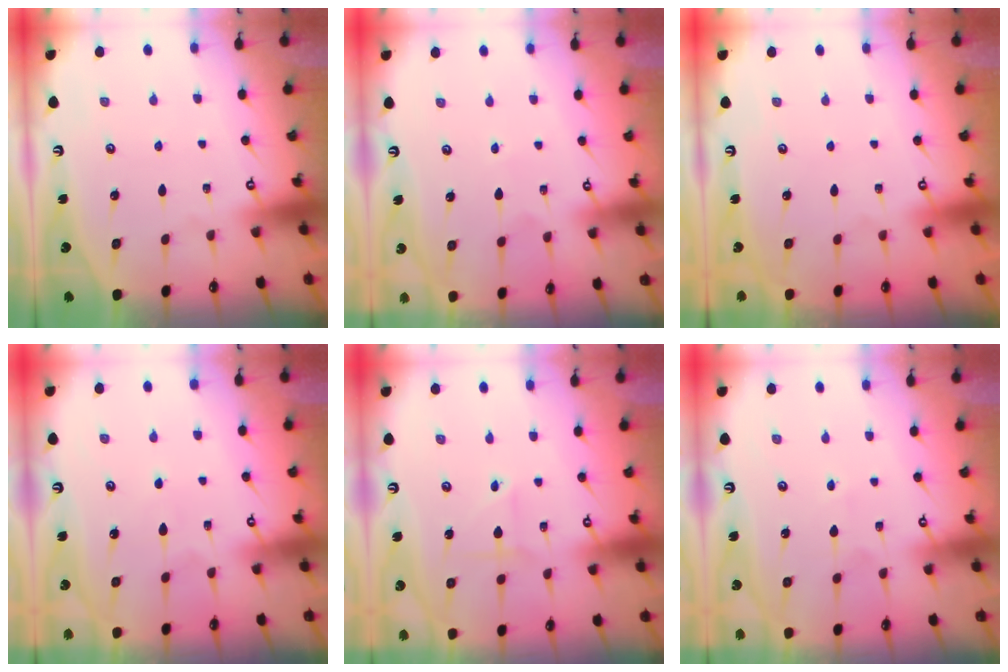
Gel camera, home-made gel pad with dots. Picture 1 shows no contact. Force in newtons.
{"total": 3.2, "press": 3.2, "slide": 0.4}
{"total": 0.0}
{"total": 4.3, "press": 4.2, "slide": 0.6}
{"total": 1.8, "press": 1.8, "slide": 0.2}
{"total": 2.2, "press": 2.0, "slide": 0.8}